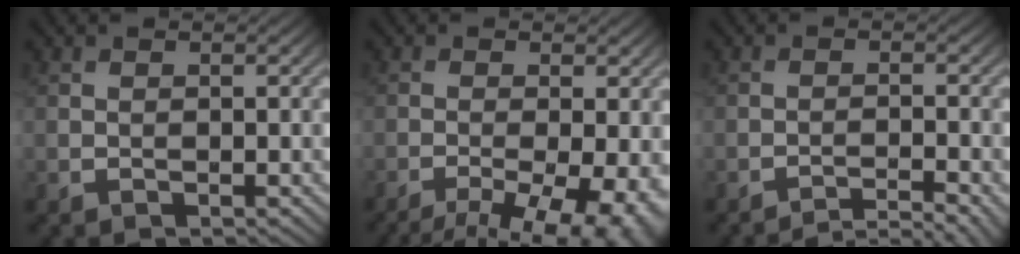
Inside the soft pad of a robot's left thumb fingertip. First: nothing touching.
{"total": 11.8, "force": [-7.0, 4.4, 8.4], "torque": [-0.125, -0.030, -0.072]}
{"total": 4.5, "force": [-3.8, 0.3, 2.3], "torque": [-0.035, 0.014, -0.067]}